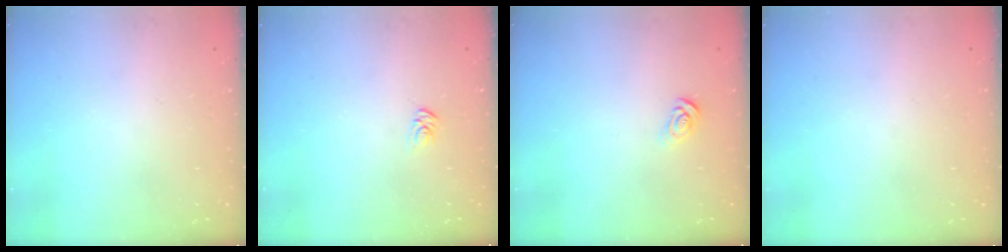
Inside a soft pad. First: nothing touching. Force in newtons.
{"total": 2.6, "press": 2.6, "slide": 0.3}
{"total": 3.6, "press": 3.6, "slide": 0.3}
{"total": 0.0}